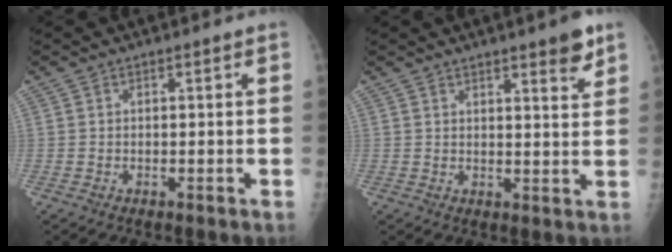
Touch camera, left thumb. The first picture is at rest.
{"total": 5.3, "force": [3.5, 0.9, 3.9], "torque": [-0.044, -0.022, 0.044]}